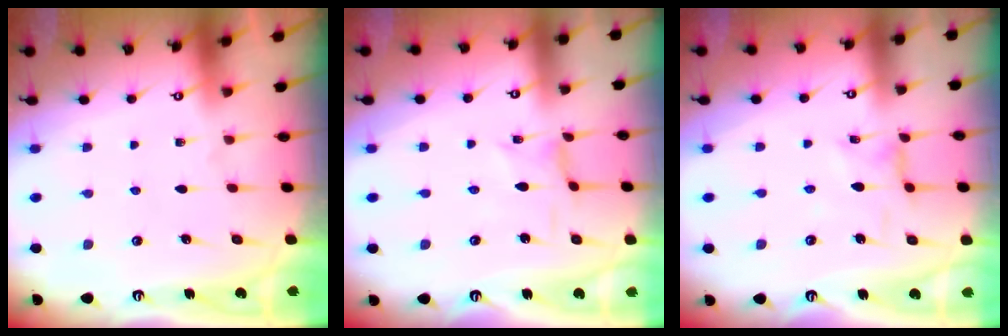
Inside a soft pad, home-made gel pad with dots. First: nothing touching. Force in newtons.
{"total": 0.0}
{"total": 0.9, "press": 0.9, "slide": 0.3}